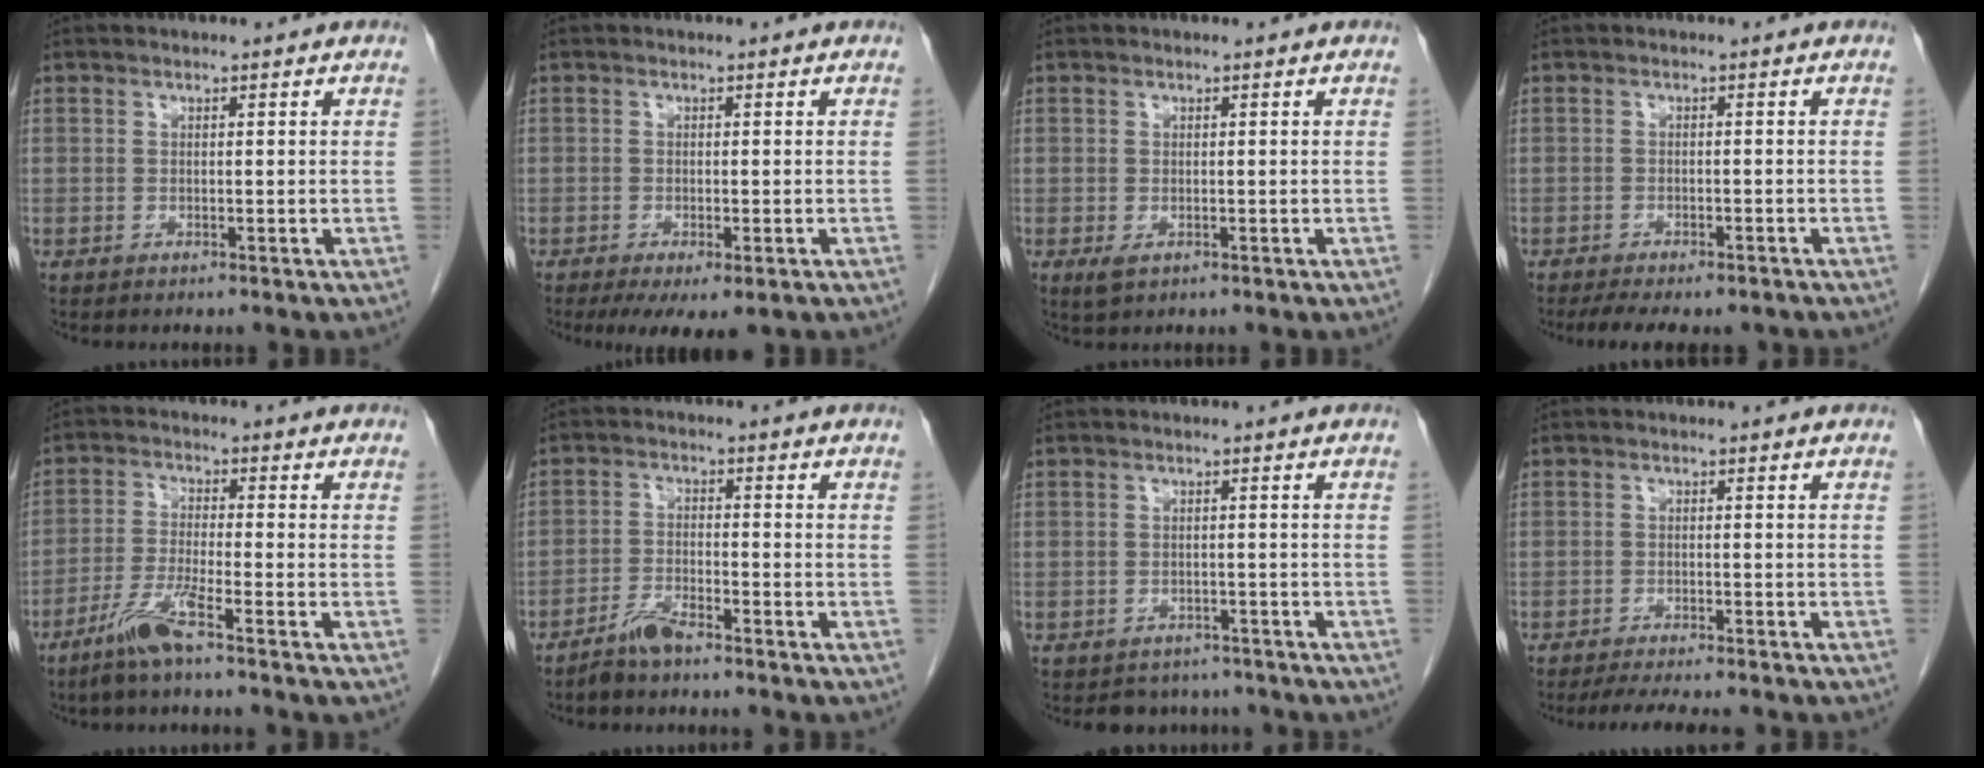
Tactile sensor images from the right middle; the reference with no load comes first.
{"total": 5.6, "force": [-3.4, 1.8, 4.1], "torque": [-0.059, -0.016, -0.051]}
{"total": 1.6, "force": [-0.6, 0.8, 1.2], "torque": [-0.023, -0.004, -0.002]}
{"total": 8.9, "force": [-7.4, 2.7, 4.1], "torque": [-0.060, -0.006, -0.098]}
{"total": 5.7, "force": [-4.0, -0.7, 4.0], "torque": [-0.086, -0.016, -0.088]}
{"total": 3.6, "force": [-3.2, 0.3, 1.6], "torque": [-0.036, -0.006, -0.063]}
{"total": 4.4, "force": [-3.9, 2.0, -0.2], "torque": [0.003, 0.006, -0.050]}
{"total": 7.7, "force": [-6.8, 0.9, 3.7], "torque": [-0.054, -0.014, -0.099]}